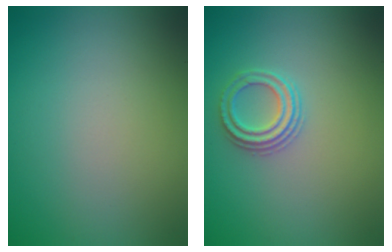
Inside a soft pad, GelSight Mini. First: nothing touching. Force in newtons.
{"total": 2.3, "press": 2.2, "slide": 0.8}